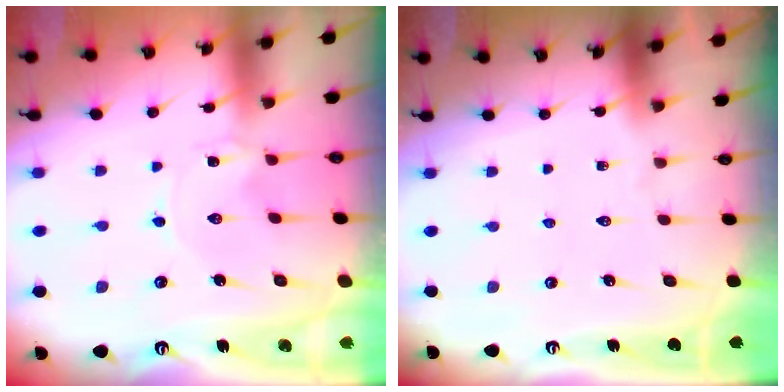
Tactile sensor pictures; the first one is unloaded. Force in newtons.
{"total": 0.0}